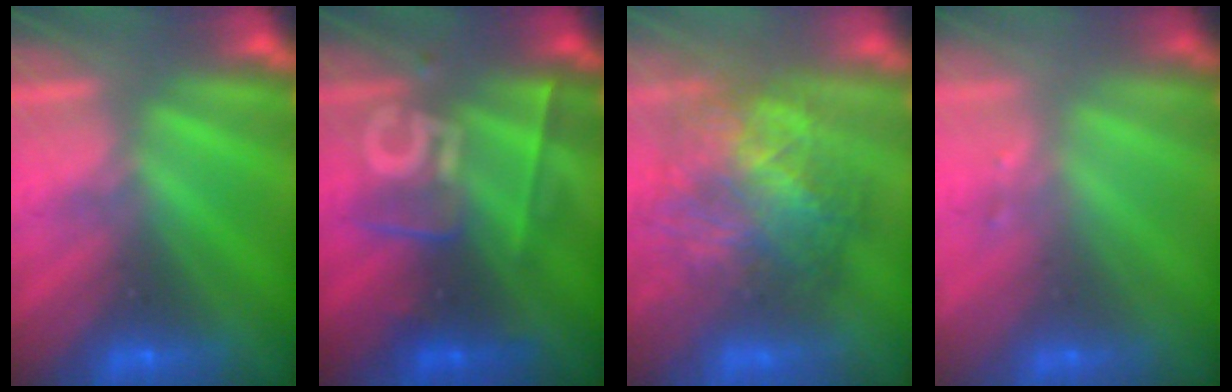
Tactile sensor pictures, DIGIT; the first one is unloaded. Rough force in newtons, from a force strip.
{"total": 2.5}
{"total": 7.8}
{"total": 1.5}